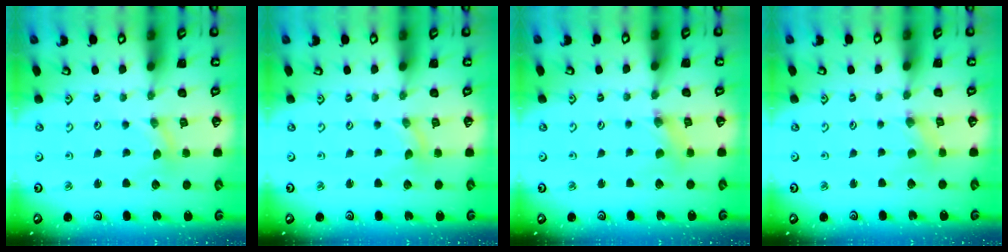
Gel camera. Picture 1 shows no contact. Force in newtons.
{"total": 0.0}
{"total": 1.3, "press": 1.2, "slide": 0.2}
{"total": 0.0}